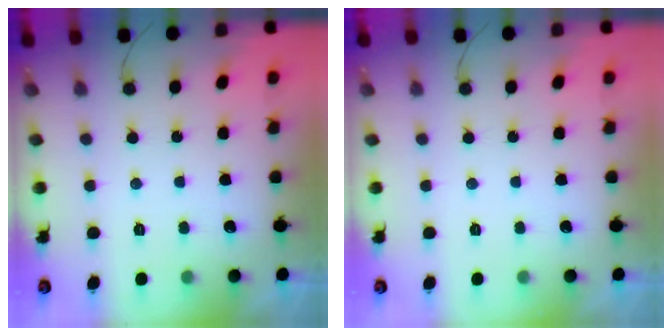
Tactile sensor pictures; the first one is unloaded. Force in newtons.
{"total": 0.0}